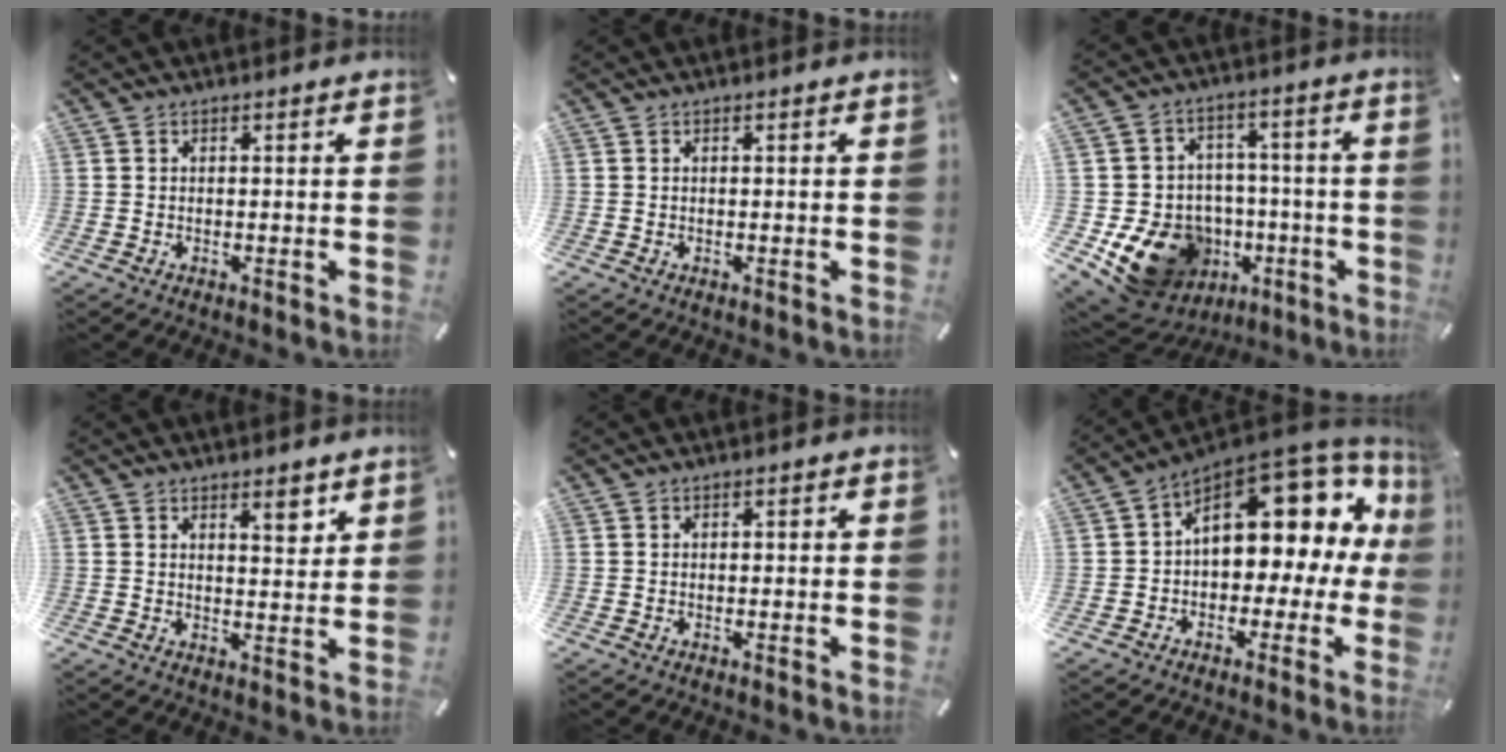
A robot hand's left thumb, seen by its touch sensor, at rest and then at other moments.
{"total": 0.0}
{"total": 16.4, "force": [-6.1, 13.5, 6.9], "torque": [-0.122, 0.034, -0.077]}
{"total": 4.9, "force": [3.3, 1.9, 3.0], "torque": [-0.025, -0.023, 0.050]}
{"total": 0.5, "force": [-0.1, 0.4, 0.4], "torque": [-0.007, 0.001, -0.002]}
{"total": 14.5, "force": [6.4, 9.0, 9.4], "torque": [-0.115, -0.059, 0.105]}